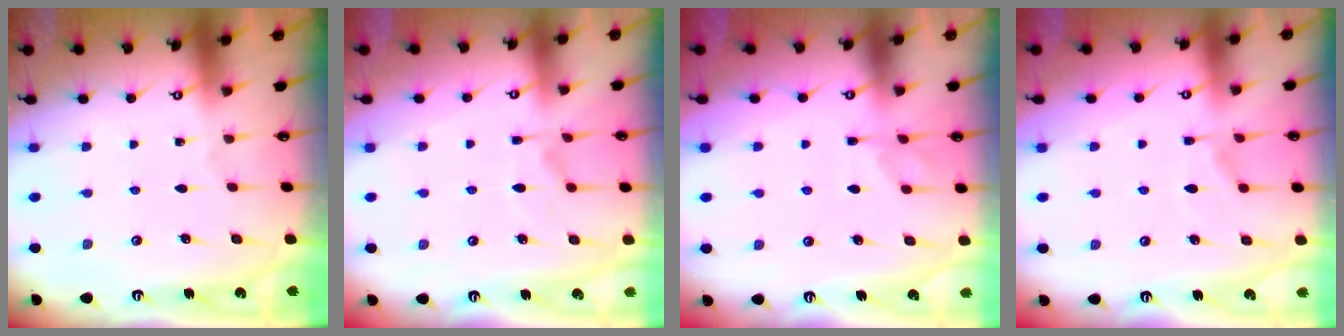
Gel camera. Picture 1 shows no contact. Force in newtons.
{"total": 6.2, "press": 6.1, "slide": 1.4}
{"total": 1.6, "press": 1.0, "slide": 1.2}
{"total": 1.8, "press": 1.0, "slide": 1.5}